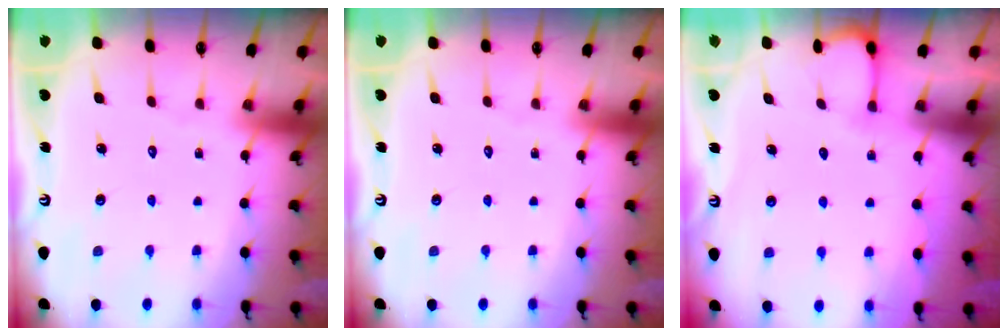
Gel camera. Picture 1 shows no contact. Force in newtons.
{"total": 0.0}
{"total": 2.6, "press": 2.6, "slide": 0.3}